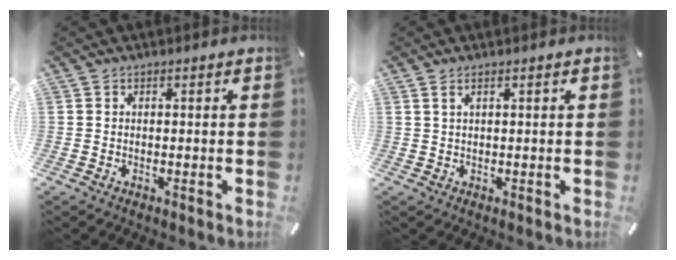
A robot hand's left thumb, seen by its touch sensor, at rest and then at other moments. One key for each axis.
{"total": 1.4, "fx": 0.6, "fy": 0.4, "fz": 1.2, "tx": -0.026, "ty": 0.001, "tz": 0.010}